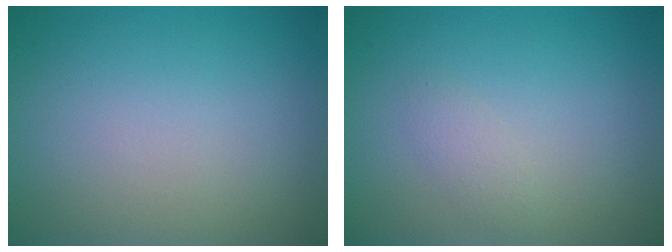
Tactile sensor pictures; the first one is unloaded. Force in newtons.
{"total": 1.1, "press": 1.1, "slide": 0.0}